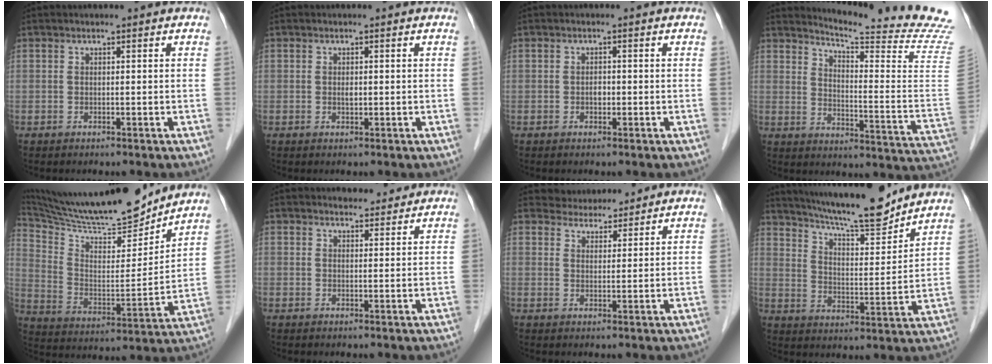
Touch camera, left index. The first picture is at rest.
{"total": 0.7, "force": [0.1, 0.3, 0.6], "torque": [-0.011, 0.000, 0.001]}
{"total": 0.9, "force": [-0.2, 0.6, 0.7], "torque": [-0.012, 0.002, -0.006]}
{"total": 21.4, "force": [20.1, -2.4, 6.9], "torque": [-0.118, -0.156, 0.240]}
{"total": 23.0, "force": [21.1, 3.3, 8.5], "torque": [-0.164, -0.014, 0.337]}
{"total": 3.4, "force": [3.2, 0.9, 0.3], "torque": [-0.007, 0.008, 0.044]}
{"total": 4.8, "force": [4.7, 1.3, 0.0], "torque": [-0.002, 0.016, 0.074]}
{"total": 16.3, "force": [14.7, 1.5, 7.0], "torque": [-0.120, -0.002, 0.227]}